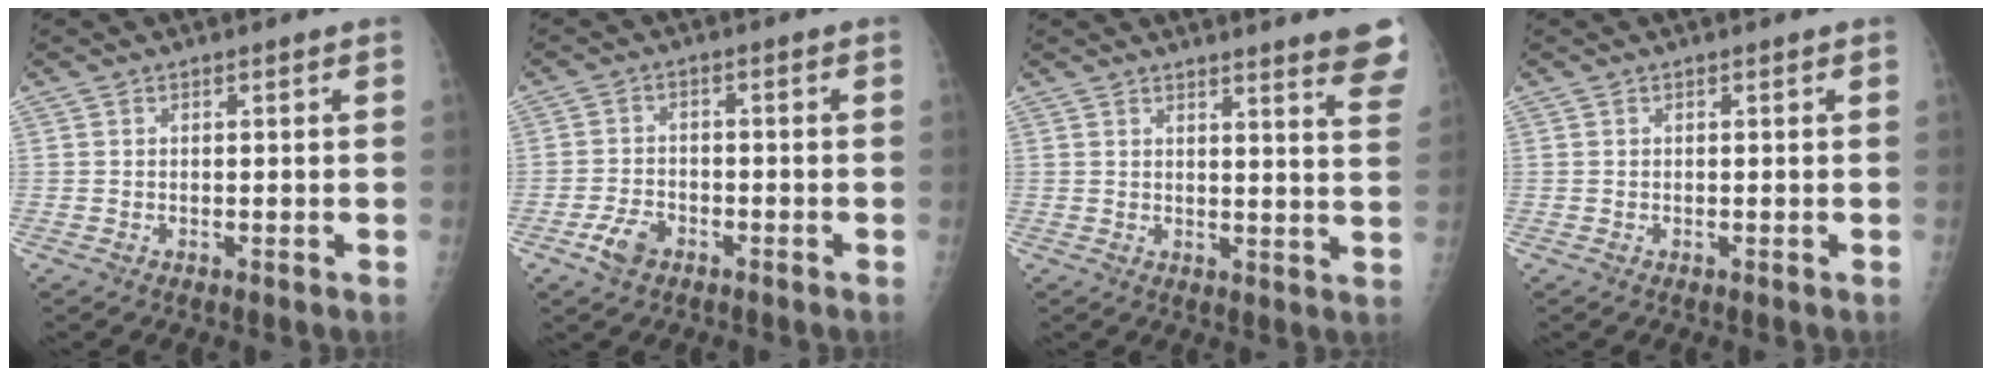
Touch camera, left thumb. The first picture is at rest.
{"total": 4.6, "force": [-2.6, 2.8, 2.5], "torque": [-0.046, 0.014, -0.047]}
{"total": 9.7, "force": [8.1, 0.2, 5.3], "torque": [-0.041, -0.055, 0.075]}
{"total": 0.0}